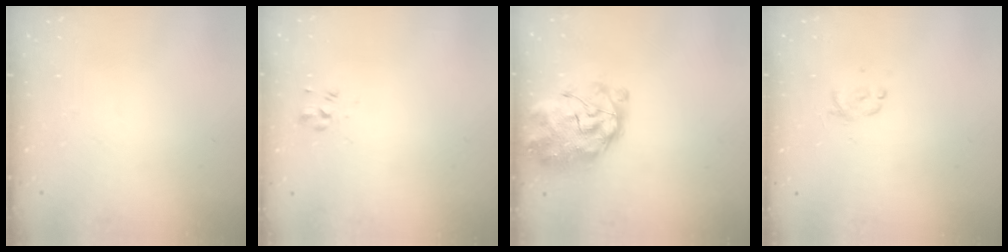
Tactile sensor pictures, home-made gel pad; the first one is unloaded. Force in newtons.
{"total": 2.6, "press": 2.4, "slide": 1.0}
{"total": 4.4, "press": 4.0, "slide": 1.9}
{"total": 0.9, "press": 0.9, "slide": 0.2}